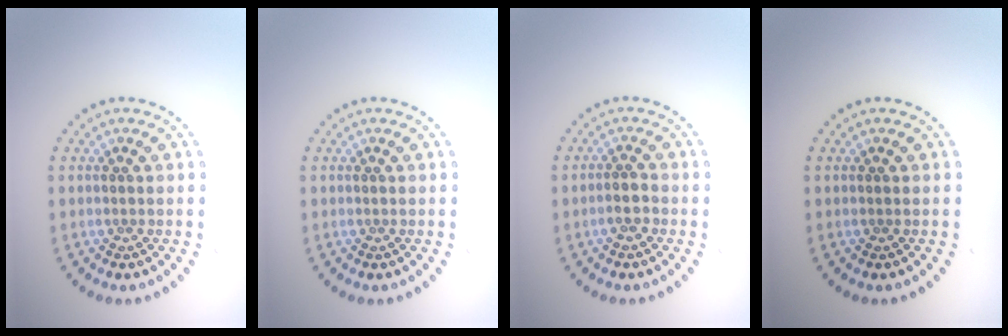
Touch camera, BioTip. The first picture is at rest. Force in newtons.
{"total": 0.0}
{"total": 1.6, "press": 1.4, "slide": 0.7}
{"total": 0.0}